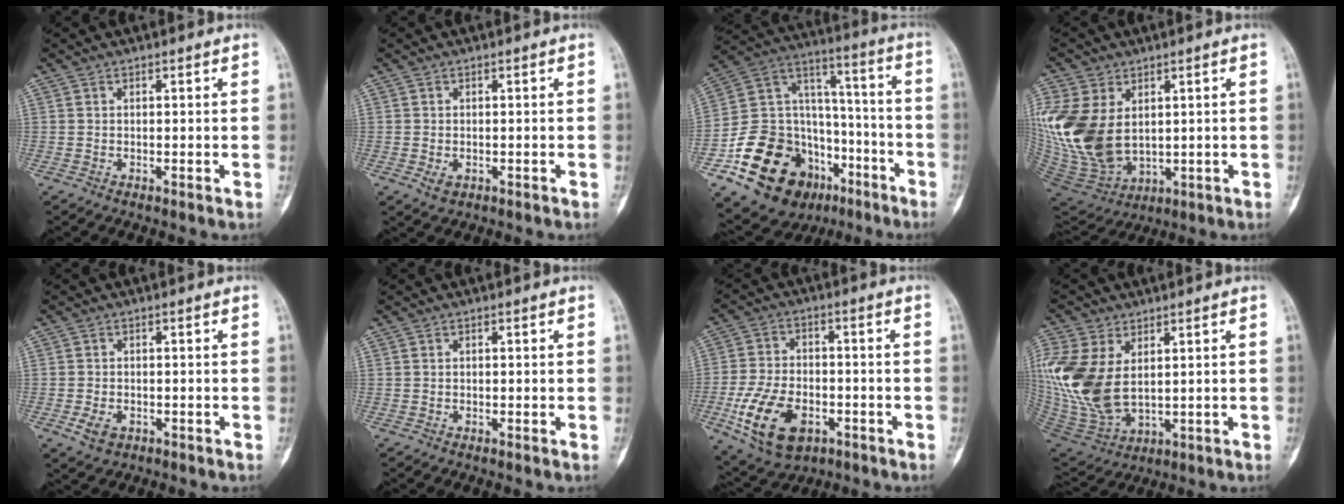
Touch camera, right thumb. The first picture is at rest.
{"total": 1.9, "force": [-0.6, 1.3, 1.2], "torque": [-0.016, 0.001, -0.004]}
{"total": 26.5, "force": [-12.9, 18.0, 14.7], "torque": [-0.237, 0.106, -0.202]}
{"total": 17.9, "force": [2.6, 12.2, 12.8], "torque": [-0.282, -0.019, 0.075]}
{"total": 3.5, "force": [-1.4, 2.4, 2.1], "torque": [-0.036, 0.002, -0.019]}
{"total": 0.0}
{"total": 14.8, "force": [-5.5, 9.0, 10.4], "torque": [-0.186, 0.015, -0.089]}
{"total": 18.1, "force": [2.8, 11.2, 13.9], "torque": [-0.325, -0.020, 0.072]}